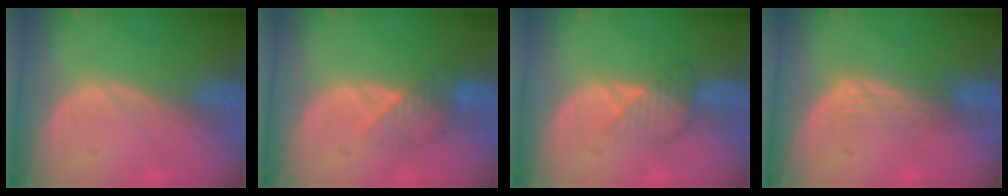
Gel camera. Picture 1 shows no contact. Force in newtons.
{"total": 3.9, "press": 3.8, "slide": 1.1}
{"total": 3.3, "press": 3.3, "slide": 0.2}
{"total": 2.9, "press": 2.6, "slide": 1.4}